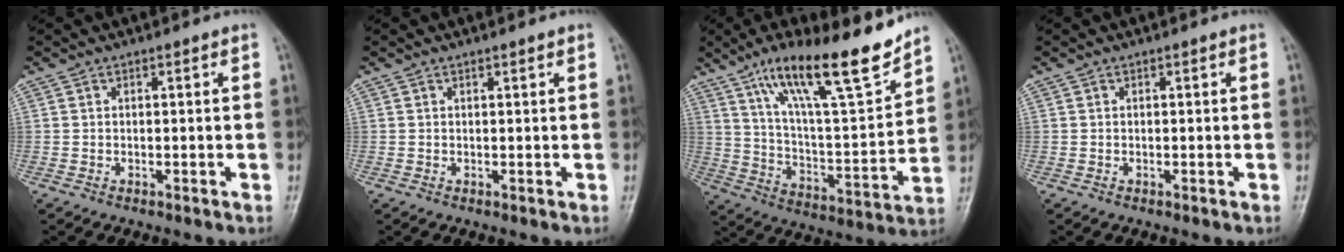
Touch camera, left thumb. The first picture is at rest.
{"total": 0.6, "force": [0.4, 0.1, 0.4], "torque": [-0.007, -0.001, 0.006]}
{"total": 20.9, "force": [14.5, 4.3, 14.4], "torque": [-0.210, -0.066, 0.246]}
{"total": 0.0}